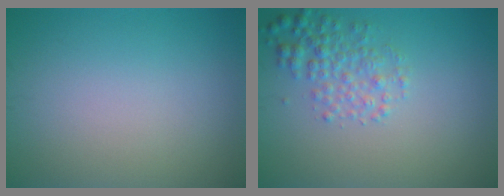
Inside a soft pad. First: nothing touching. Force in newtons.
{"total": 2.9, "press": 2.9, "slide": 0.1}